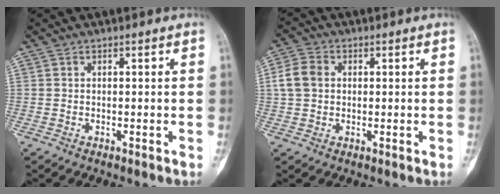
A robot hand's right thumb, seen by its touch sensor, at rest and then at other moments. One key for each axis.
{"total": 5.4, "fx": 0.7, "fy": 4.3, "fz": 3.3, "tx": -0.066, "ty": 0.011, "tz": 0.010}